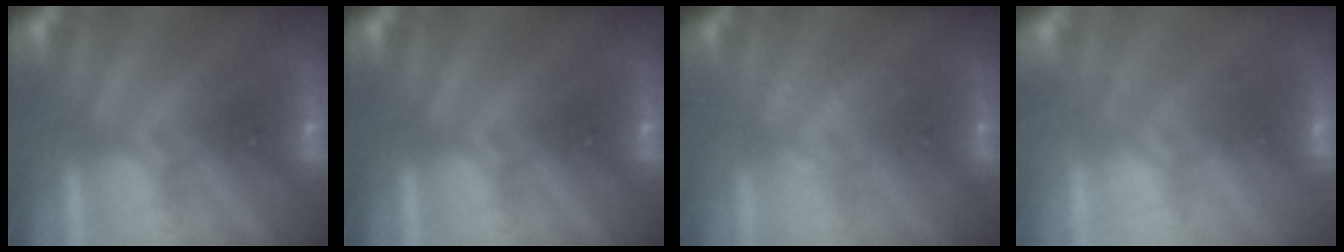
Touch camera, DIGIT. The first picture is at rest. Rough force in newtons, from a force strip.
{"total": 0.0}
{"total": 1.0}
{"total": 6.1}